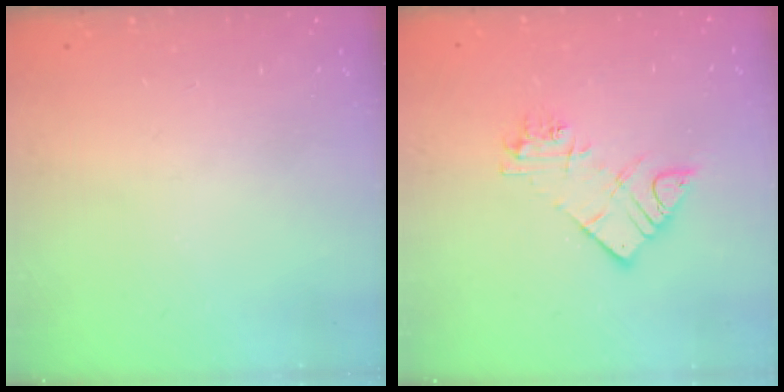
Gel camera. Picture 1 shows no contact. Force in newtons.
{"total": 10.0, "press": 9.9, "slide": 0.9}